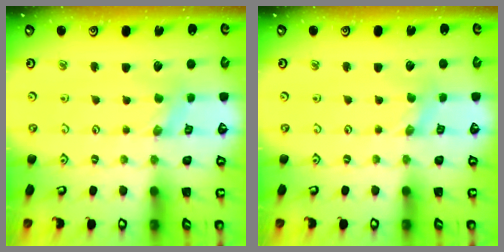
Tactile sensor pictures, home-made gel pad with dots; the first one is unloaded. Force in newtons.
{"total": 0.0}